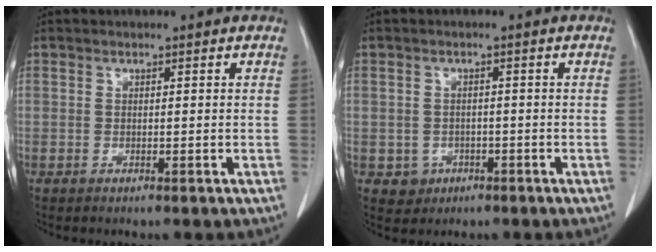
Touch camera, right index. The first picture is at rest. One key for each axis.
{"total": 3.1, "fx": -1.1, "fy": 2.9, "fz": 0.3, "tx": 0.002, "ty": 0.011, "tz": -0.007}